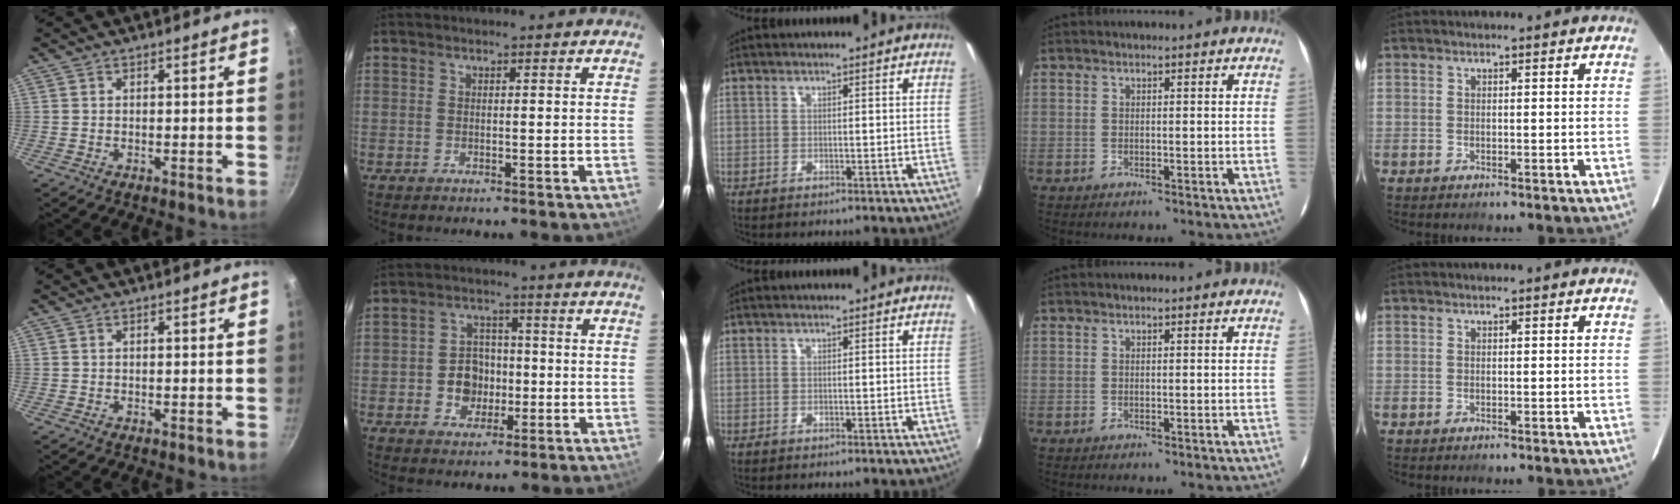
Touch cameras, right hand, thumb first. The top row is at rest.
{"index": {"total": 7.1, "force": [-1.7, 6.1, 3.1], "torque": [-0.073, 0.019, -0.022]}}